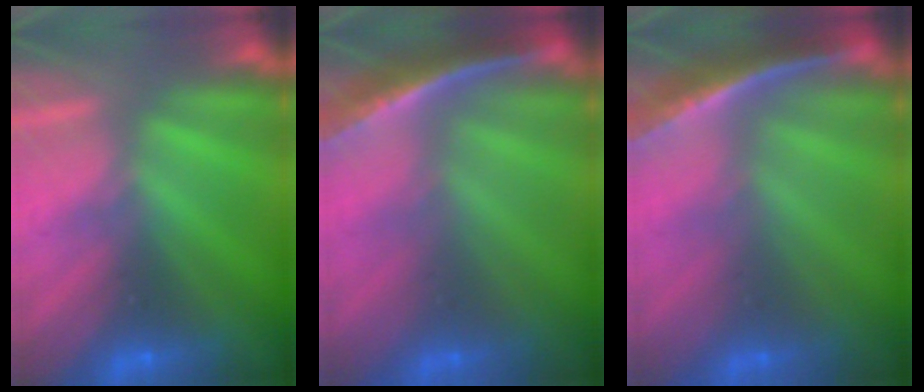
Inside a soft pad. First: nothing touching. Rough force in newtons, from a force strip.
{"total": 1.2}
{"total": 1.2}